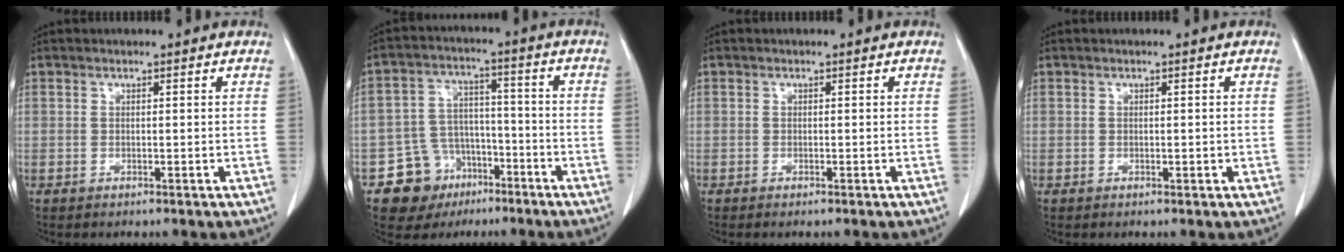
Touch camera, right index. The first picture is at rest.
{"total": 9.6, "force": [-5.4, 7.7, 1.8], "torque": [-0.028, 0.036, -0.077]}
{"total": 0.6, "force": [-0.4, -0.1, 0.4], "torque": [-0.010, -0.001, -0.007]}
{"total": 0.6, "force": [-0.1, 0.3, 0.5], "torque": [-0.007, 0.000, 0.000]}